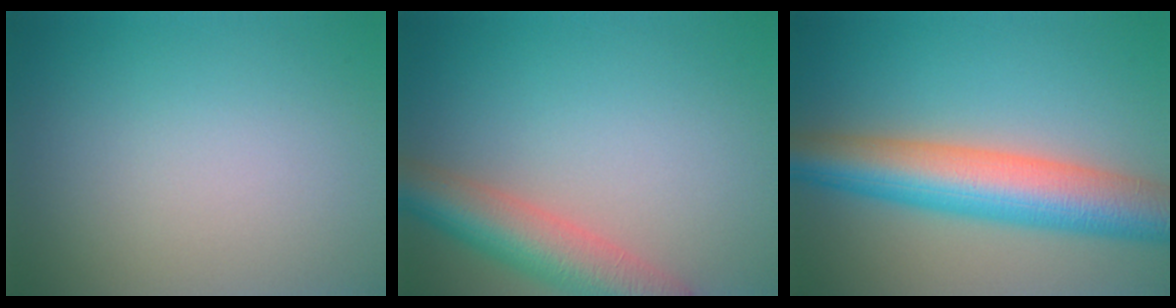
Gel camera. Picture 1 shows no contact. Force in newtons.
{"total": 6.7, "press": 6.7, "slide": 0.5}
{"total": 9.9, "press": 9.9, "slide": 0.4}